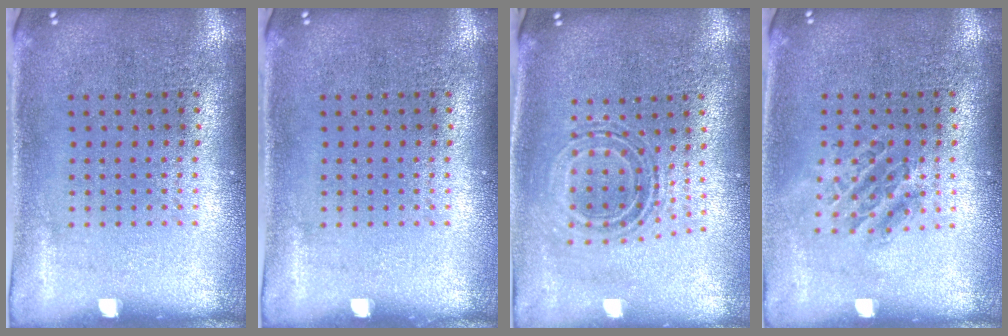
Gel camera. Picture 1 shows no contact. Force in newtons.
{"total": 0.0}
{"total": 0.8, "press": 0.8, "slide": 0.3}
{"total": 1.1, "press": 0.9, "slide": 0.5}